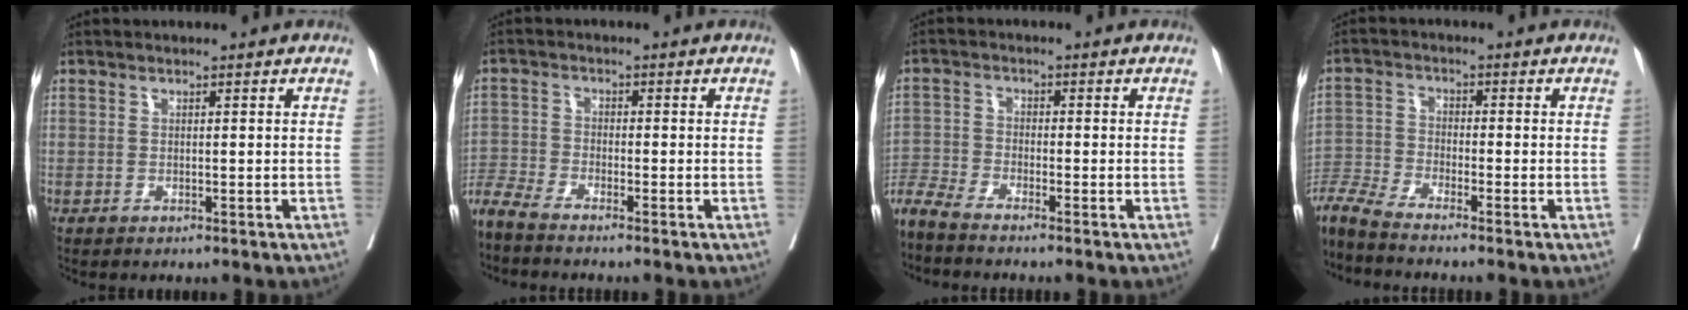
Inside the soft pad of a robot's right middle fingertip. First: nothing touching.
{"total": 4.6, "force": [-4.3, -0.5, 1.5], "torque": [-0.030, -0.013, -0.086]}
{"total": 4.9, "force": [-4.6, -0.7, 1.6], "torque": [-0.030, -0.015, -0.093]}
{"total": 6.7, "force": [-6.2, -1.2, 2.3], "torque": [-0.047, -0.022, -0.125]}